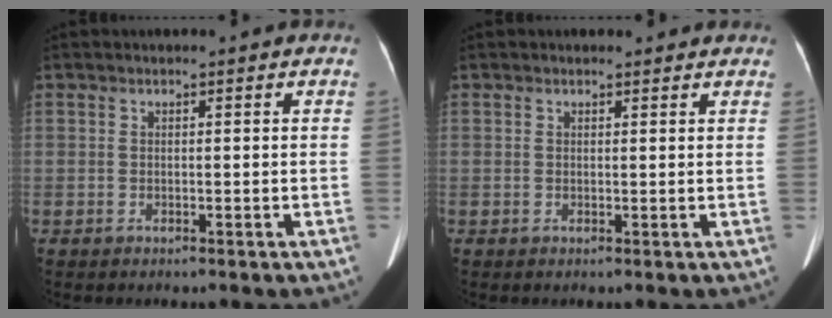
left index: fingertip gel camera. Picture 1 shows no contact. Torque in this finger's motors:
{"motor_torque": [0.17, 0.01, -0.15, 0.01]}